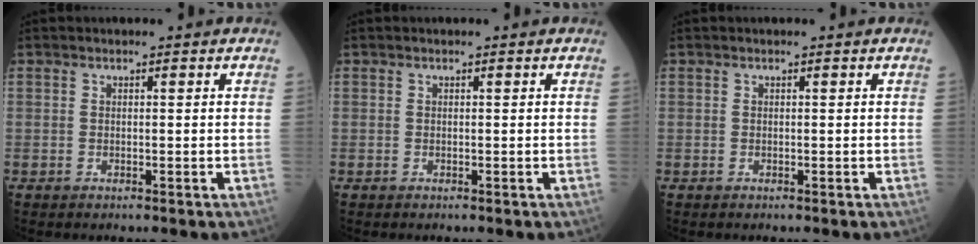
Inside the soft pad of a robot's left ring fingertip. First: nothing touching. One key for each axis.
{"total": 0.0}
{"total": 0.0}